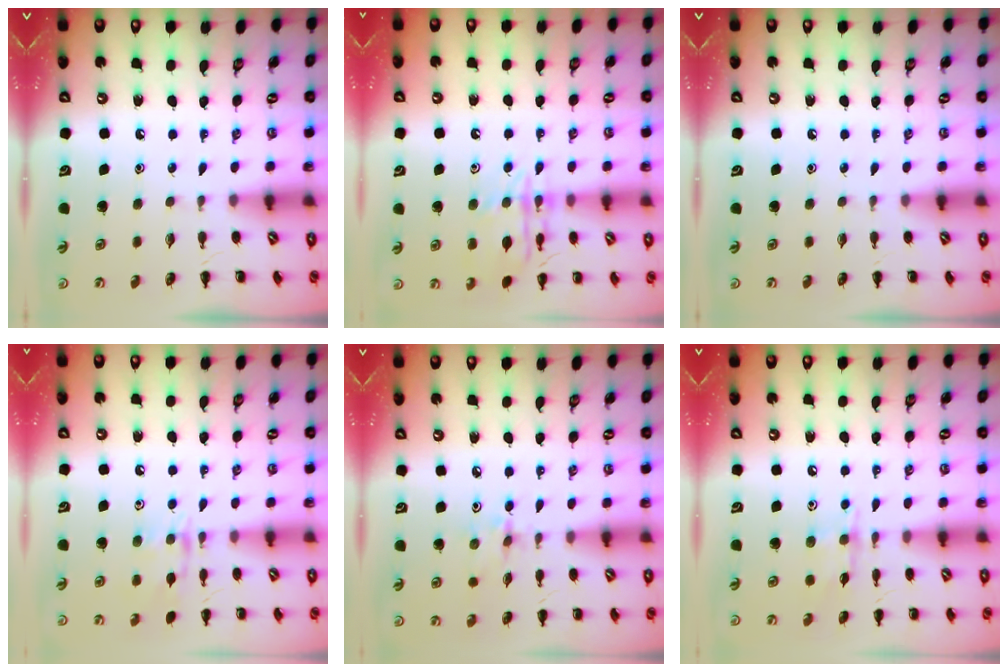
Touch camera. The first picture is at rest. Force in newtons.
{"total": 13.9, "press": 13.9, "slide": 0.9}
{"total": 0.0}
{"total": 9.7, "press": 9.7, "slide": 0.8}
{"total": 2.7, "press": 2.5, "slide": 0.8}
{"total": 6.6, "press": 6.6, "slide": 0.6}